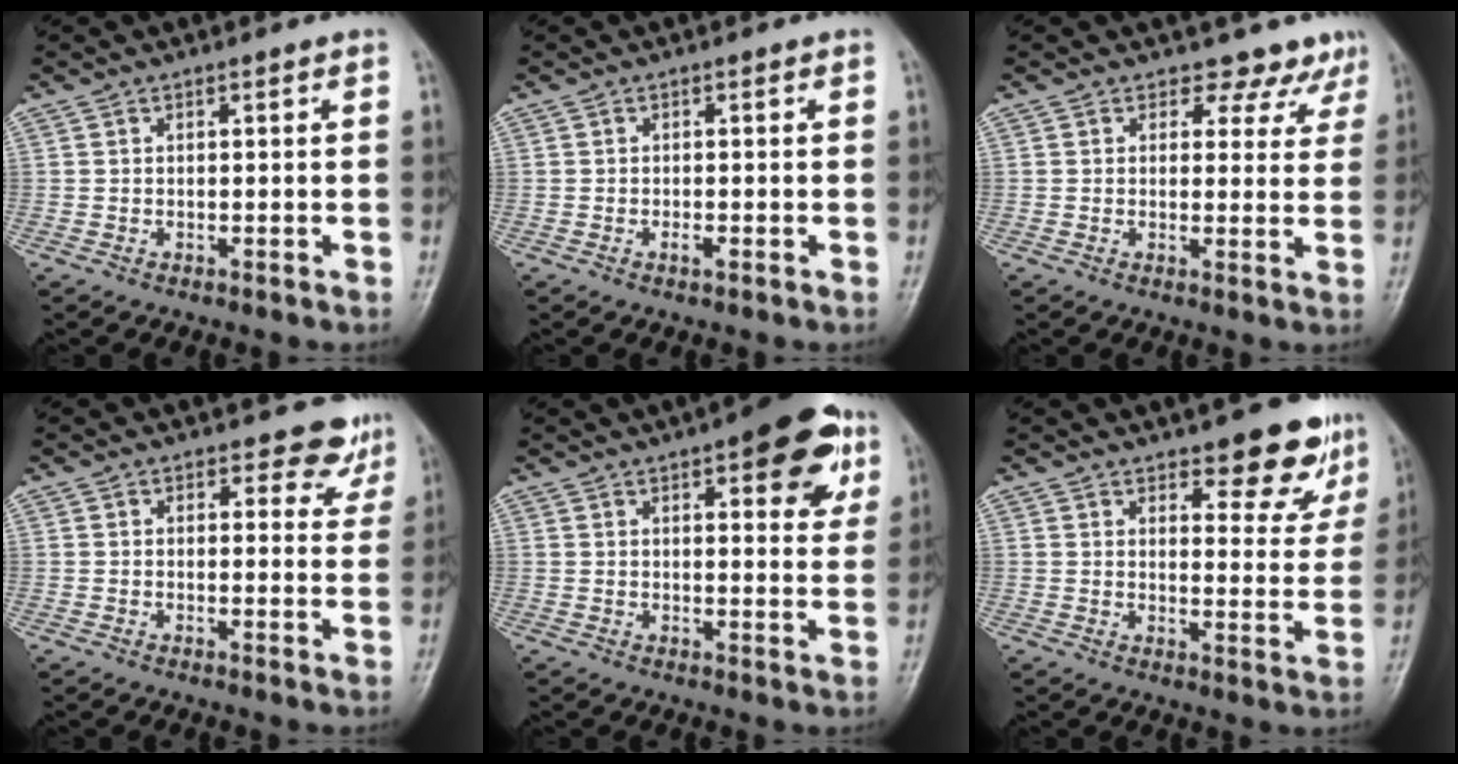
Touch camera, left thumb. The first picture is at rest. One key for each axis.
{"total": 1.1, "fx": -0.5, "fy": 0.4, "fz": 1.0, "tx": -0.017, "ty": 0.001, "tz": -0.008}
{"total": 6.1, "fx": 5.0, "fy": 3.4, "fz": 0.2, "tx": 0.036, "ty": -0.028, "tz": 0.039}
{"total": 5.0, "fx": 4.1, "fy": 2.6, "fz": 1.1, "tx": 0.019, "ty": -0.028, "tz": 0.036}
{"total": 12.6, "fx": 6.2, "fy": 4.7, "fz": 9.9, "tx": -0.086, "ty": -0.016, "tz": 0.071}
{"total": 10.3, "fx": 7.4, "fy": 4.0, "fz": 5.9, "tx": -0.034, "ty": -0.046, "tz": 0.094}